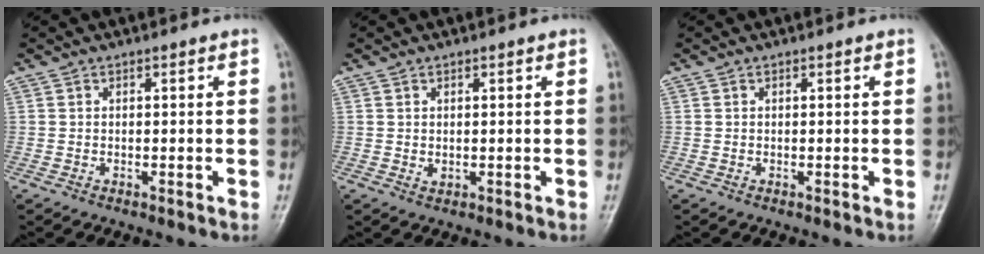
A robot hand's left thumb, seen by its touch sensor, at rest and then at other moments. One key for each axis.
{"total": 1.1, "fx": 0.3, "fy": 0.7, "fz": 0.8, "tx": -0.011, "ty": -0.004, "tz": 0.009}
{"total": 0.0}